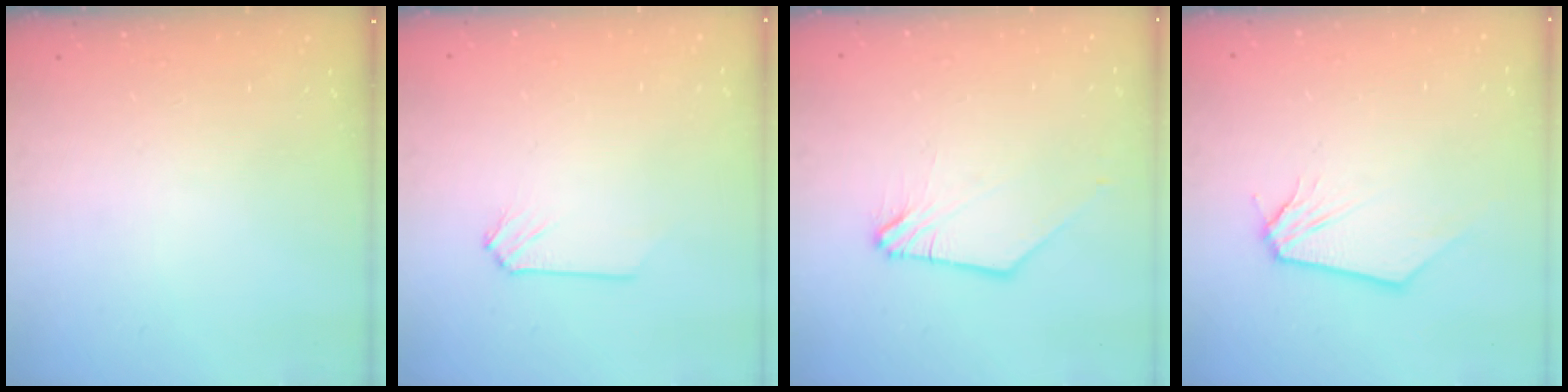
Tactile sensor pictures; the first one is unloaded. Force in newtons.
{"total": 0.0}
{"total": 1.1, "press": 1.0, "slide": 0.3}
{"total": 0.0}